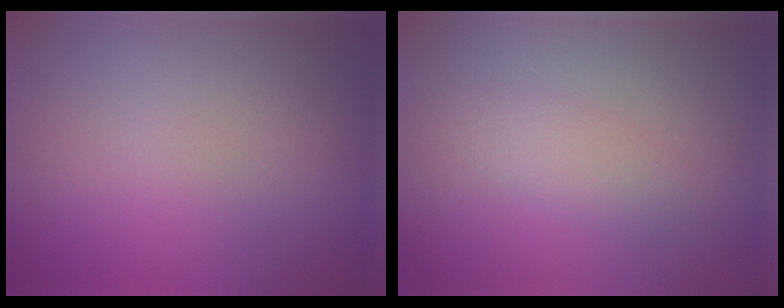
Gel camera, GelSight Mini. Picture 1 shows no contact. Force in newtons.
{"total": 2.1, "press": 2.1, "slide": 0.1}